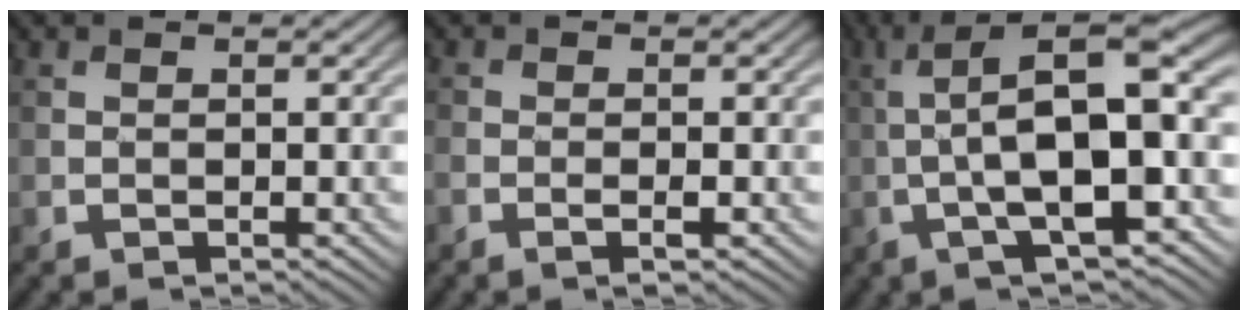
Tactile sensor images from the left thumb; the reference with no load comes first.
{"total": 2.0, "force": [-1.0, 0.6, 1.6], "torque": [-0.037, 0.000, -0.022]}
{"total": 15.8, "force": [-0.9, 4.8, 15.0], "torque": [-0.249, 0.020, -0.016]}